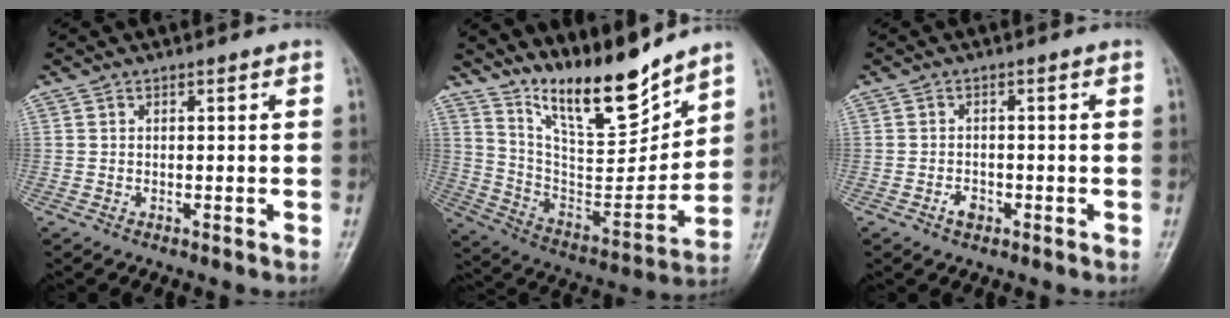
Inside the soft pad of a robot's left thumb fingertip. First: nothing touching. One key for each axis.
{"total": 16.8, "fx": 14.0, "fy": 3.9, "fz": 8.5, "tx": -0.102, "ty": -0.098, "tz": 0.258}
{"total": 2.0, "fx": -1.0, "fy": 1.3, "fz": 1.1, "tx": -0.015, "ty": 0.007, "tz": -0.017}